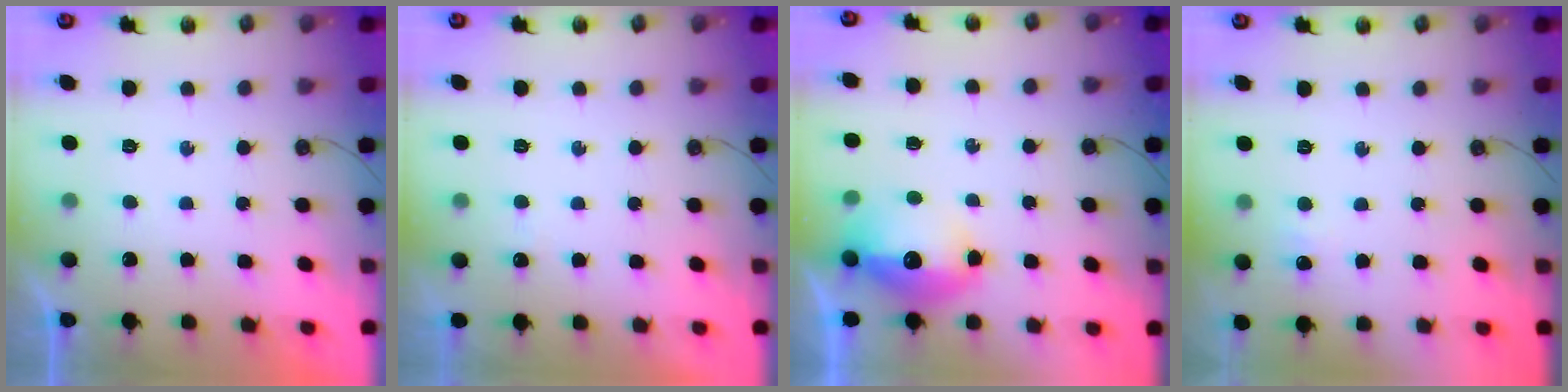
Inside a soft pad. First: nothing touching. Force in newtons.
{"total": 2.5, "press": 2.4, "slide": 0.5}
{"total": 13.3, "press": 13.3, "slide": 1.5}
{"total": 3.9, "press": 3.8, "slide": 0.5}